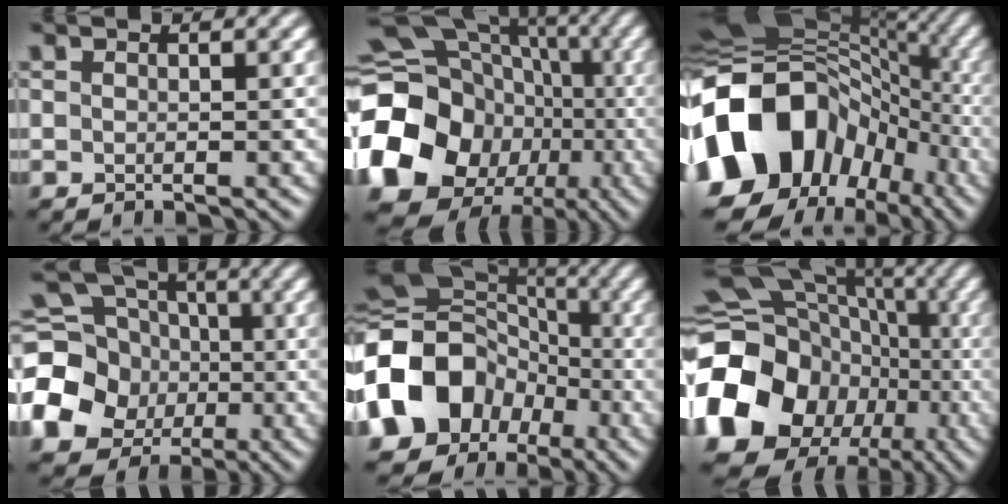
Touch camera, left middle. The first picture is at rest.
{"total": 19.5, "force": [-4.9, 17.0, 8.2], "torque": [-0.160, -0.011, -0.119]}
{"total": 17.3, "force": [-4.1, 13.6, 9.8], "torque": [-0.197, 0.003, -0.086]}
{"total": 14.0, "force": [-2.2, 12.4, 6.1], "torque": [-0.165, 0.000, -0.057]}
{"total": 17.1, "force": [-5.0, 14.4, 7.8], "torque": [-0.171, -0.012, -0.122]}
{"total": 16.2, "force": [-4.0, 13.6, 7.9], "torque": [-0.175, -0.005, -0.084]}